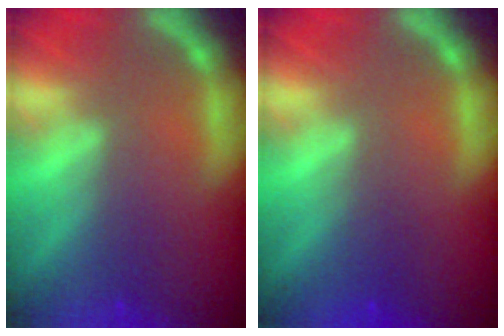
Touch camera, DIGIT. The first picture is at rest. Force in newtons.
{"total": 1.5}